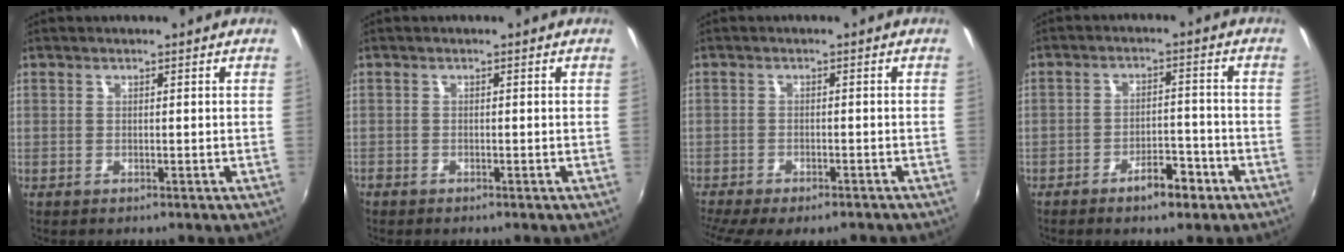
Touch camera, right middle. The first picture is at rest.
{"total": 1.1, "force": [-0.9, 0.5, 0.2], "torque": [-0.008, -0.004, -0.021]}
{"total": 9.5, "force": [-7.7, 2.4, 4.9], "torque": [-0.112, -0.039, -0.121]}
{"total": 5.8, "force": [-3.8, 2.2, 3.8], "torque": [-0.067, 0.006, -0.049]}